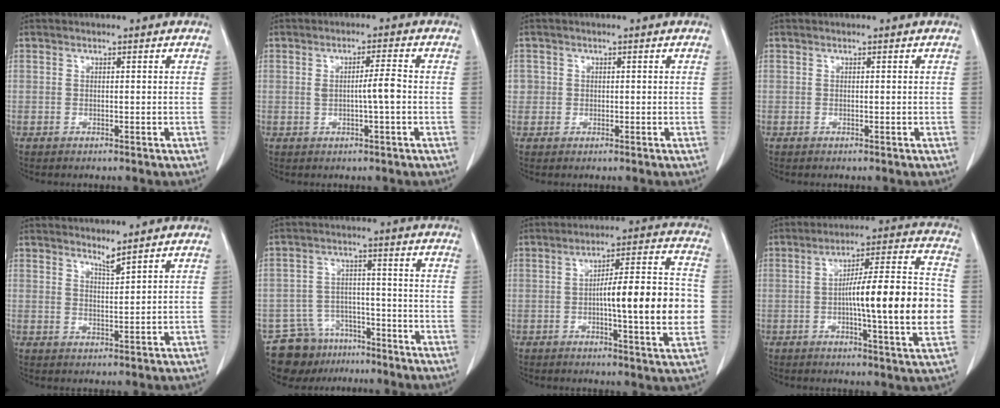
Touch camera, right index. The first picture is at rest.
{"total": 3.5, "force": [-0.3, 0.0, 3.5], "torque": [-0.057, 0.004, -0.001]}
{"total": 1.7, "force": [0.1, 1.7, 0.1], "torque": [0.013, 0.007, 0.001]}
{"total": 0.0}
{"total": 2.0, "force": [1.8, -0.5, 0.5], "torque": [-0.007, -0.011, 0.035]}
{"total": 8.9, "force": [-7.0, 5.5, 1.0], "torque": [-0.017, 0.027, -0.111]}
{"total": 14.6, "force": [-1.5, 1.6, 14.4], "torque": [-0.210, 0.015, -0.024]}
{"total": 17.2, "force": [-2.0, 0.9, 17.1], "torque": [-0.259, 0.011, -0.034]}